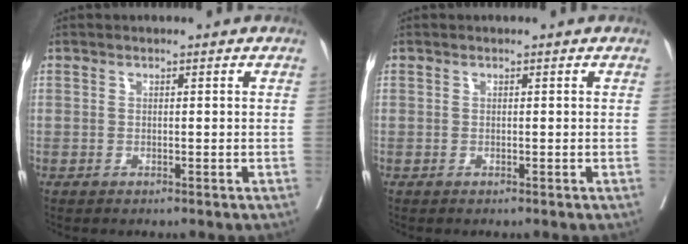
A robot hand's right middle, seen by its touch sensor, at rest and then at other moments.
{"total": 0.0}